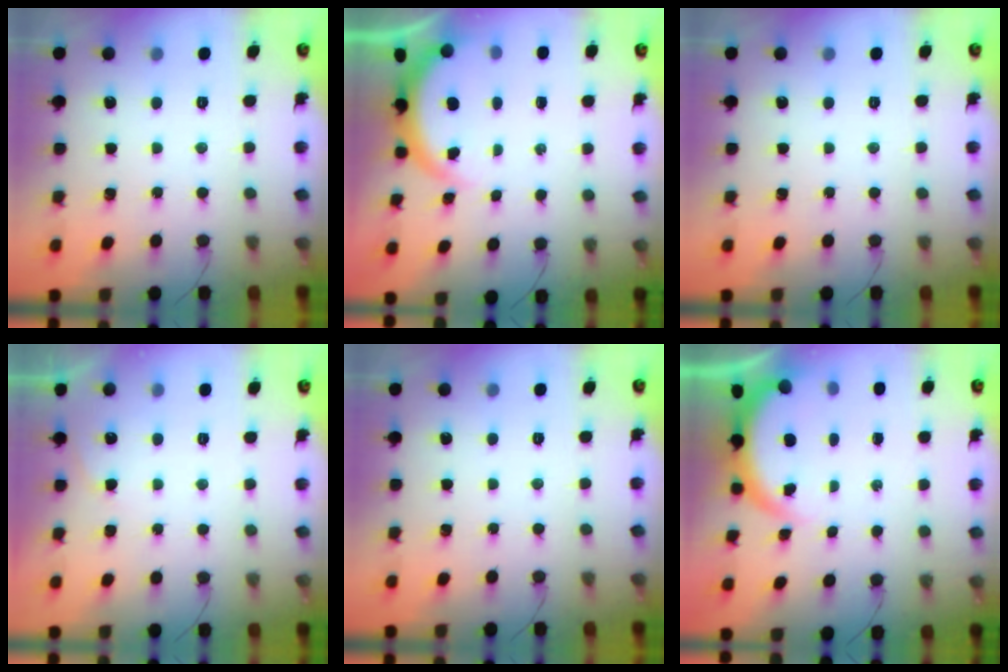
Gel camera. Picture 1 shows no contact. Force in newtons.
{"total": 3.8, "press": 3.7, "slide": 0.7}
{"total": 0.0}
{"total": 3.8, "press": 3.3, "slide": 1.9}
{"total": 0.0}
{"total": 3.9, "press": 3.8, "slide": 1.2}